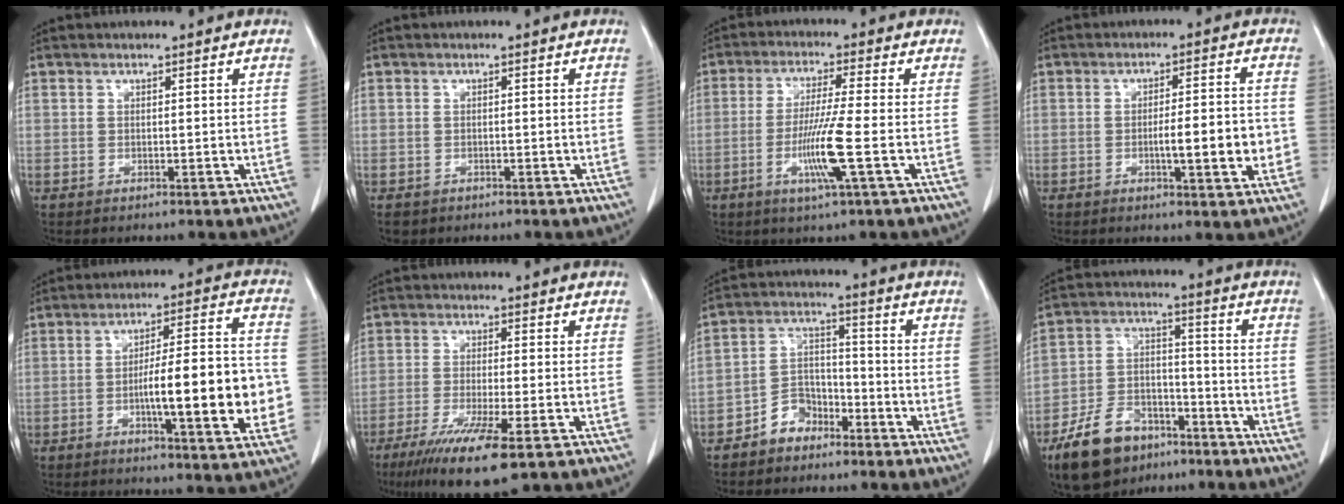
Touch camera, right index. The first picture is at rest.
{"total": 1.6, "force": [-1.0, 1.2, 0.2], "torque": [-0.011, 0.001, -0.010]}
{"total": 8.3, "force": [-2.4, -1.0, 7.9], "torque": [-0.154, -0.016, -0.049]}
{"total": 8.1, "force": [-1.6, 1.1, 7.8], "torque": [-0.112, 0.001, -0.022]}
{"total": 16.3, "force": [-3.0, 2.7, 15.8], "torque": [-0.225, 0.014, -0.039]}
{"total": 10.6, "force": [-6.1, 0.8, 8.6], "torque": [-0.152, -0.030, -0.099]}
{"total": 6.4, "force": [-4.2, 4.4, 1.8], "torque": [-0.035, 0.019, -0.074]}
{"total": 12.4, "force": [-8.4, 7.0, 5.9], "torque": [-0.122, 0.004, -0.144]}